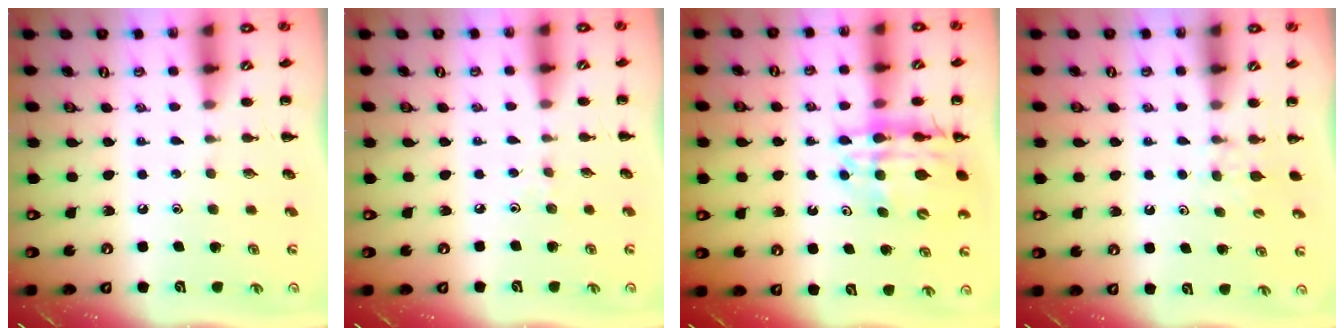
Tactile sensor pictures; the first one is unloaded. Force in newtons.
{"total": 2.2, "press": 2.1, "slide": 0.9}
{"total": 14.4, "press": 13.9, "slide": 3.6}
{"total": 4.3, "press": 4.1, "slide": 1.4}